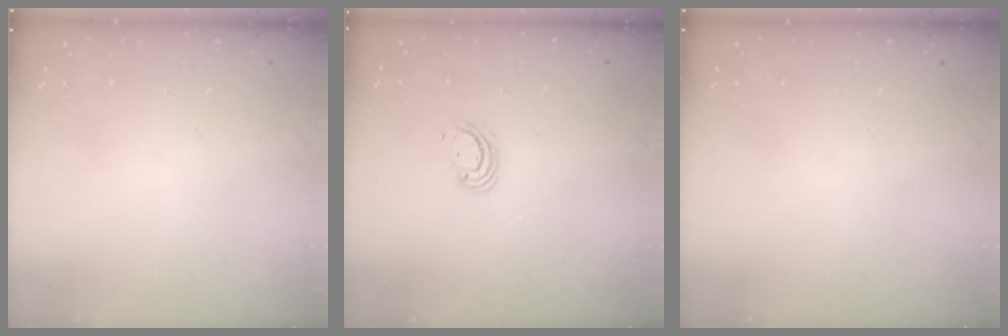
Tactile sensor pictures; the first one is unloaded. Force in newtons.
{"total": 2.5, "press": 2.5, "slide": 0.3}
{"total": 0.0}